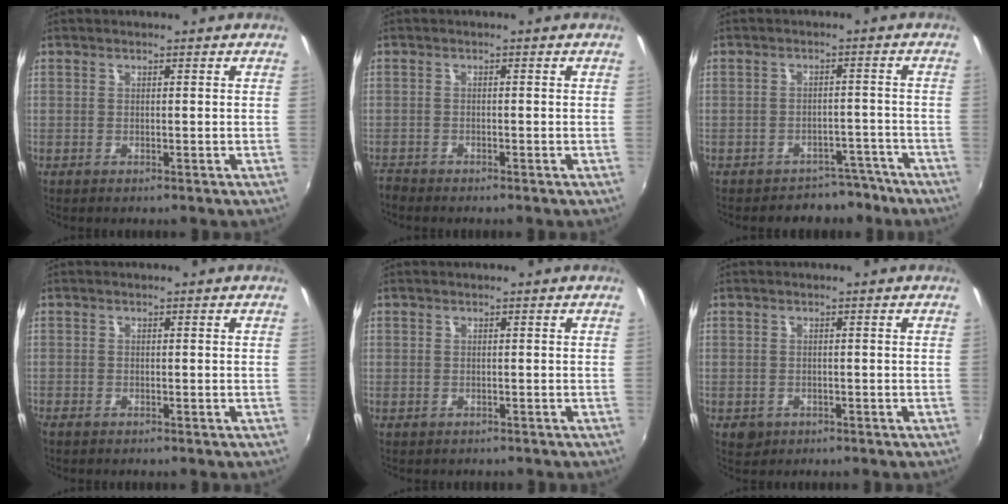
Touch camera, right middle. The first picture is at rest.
{"total": 2.2, "force": [-2.1, 0.5, 0.2], "torque": [-0.013, -0.011, -0.045]}
{"total": 6.2, "force": [-5.1, 3.5, 0.4], "torque": [-0.001, 0.024, -0.061]}
{"total": 0.8, "force": [-0.7, 0.4, 0.1], "torque": [-0.005, -0.004, -0.017]}
{"total": 1.2, "force": [-0.6, 1.1, -0.1], "torque": [-0.003, 0.000, -0.006]}
{"total": 2.4, "force": [-1.0, 2.0, 0.8], "torque": [-0.020, -0.004, -0.011]}